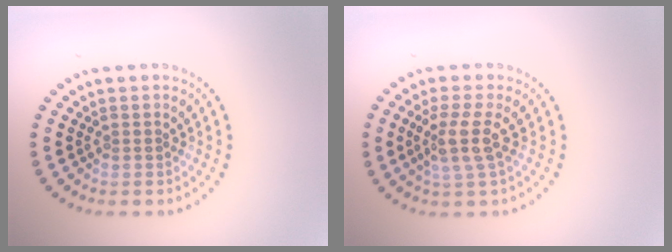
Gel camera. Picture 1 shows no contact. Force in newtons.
{"total": 2.9, "press": 2.3, "slide": 1.8}